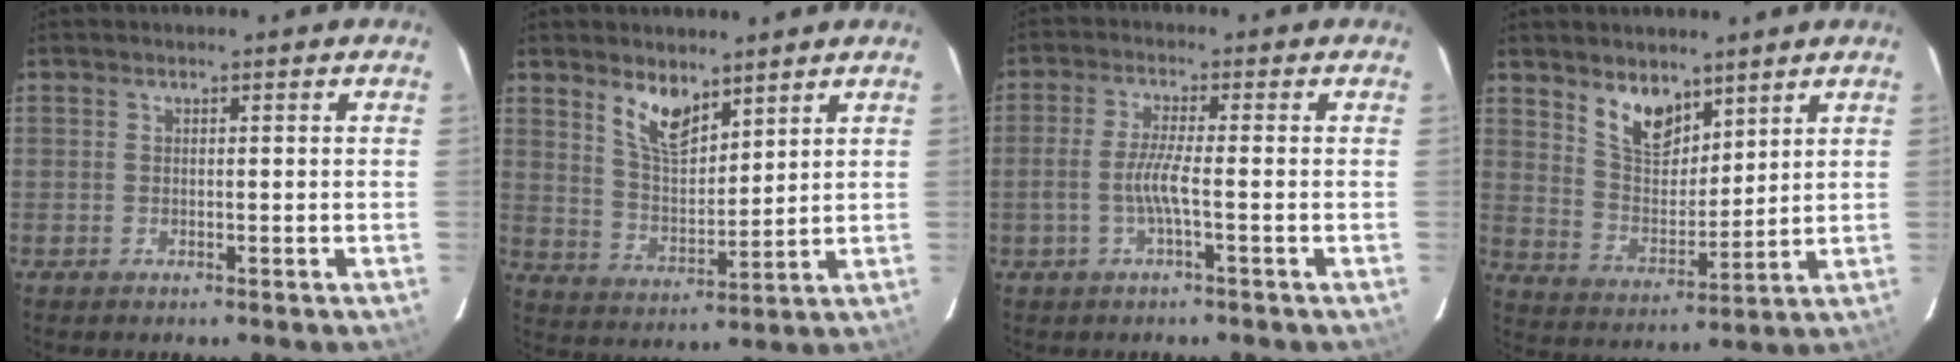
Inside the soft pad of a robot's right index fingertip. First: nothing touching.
{"total": 8.0, "force": [5.5, 3.3, 4.8], "torque": [-0.085, 0.002, 0.112]}
{"total": 4.6, "force": [-1.4, -0.1, 4.3], "torque": [-0.095, 0.000, -0.028]}
{"total": 9.0, "force": [6.3, 4.6, 4.5], "torque": [-0.074, 0.004, 0.125]}